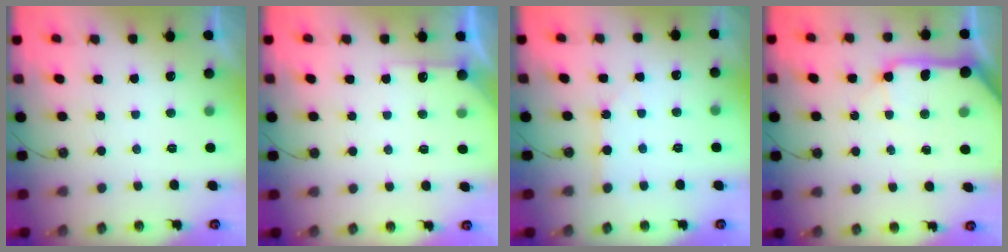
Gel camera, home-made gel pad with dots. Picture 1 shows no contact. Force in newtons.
{"total": 5.4, "press": 5.4, "slide": 0.6}
{"total": 1.9, "press": 1.9, "slide": 0.0}
{"total": 13.2, "press": 13.1, "slide": 2.1}